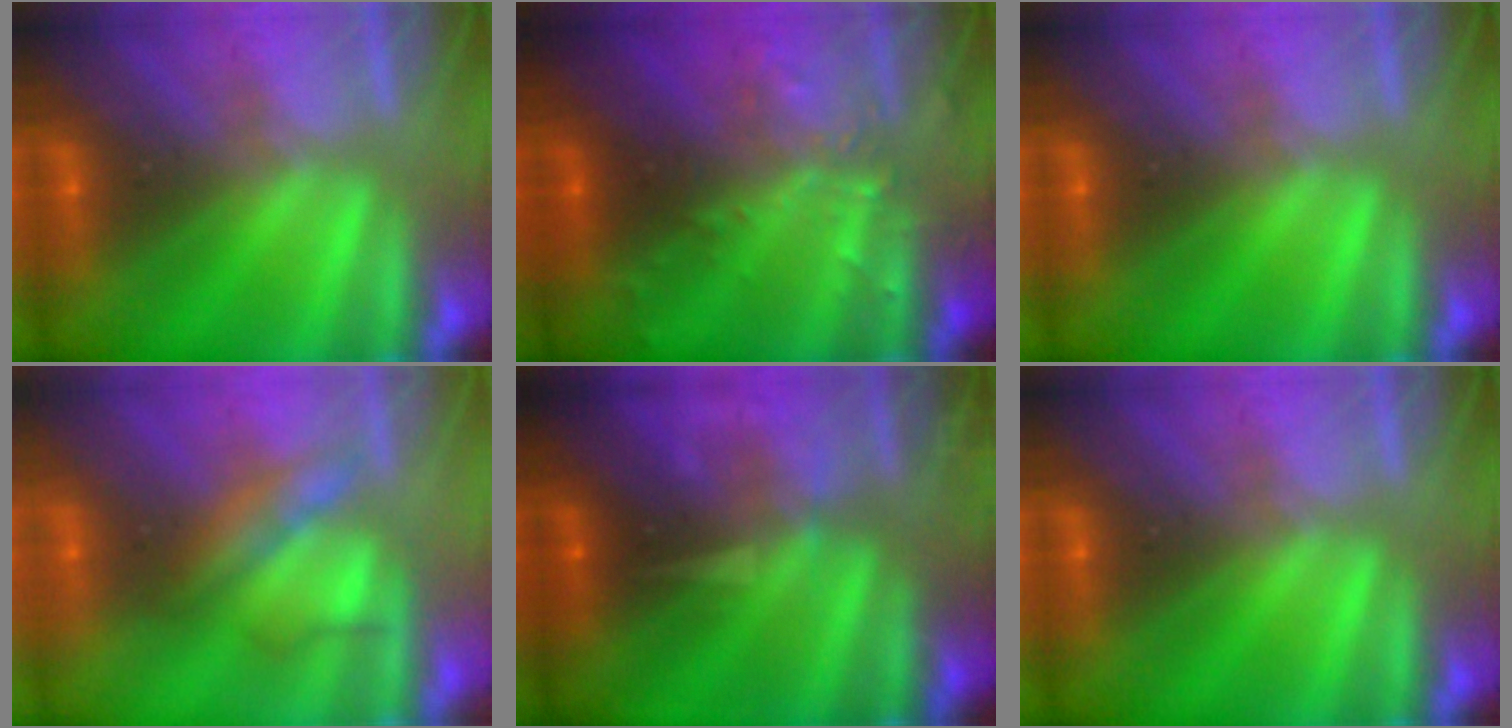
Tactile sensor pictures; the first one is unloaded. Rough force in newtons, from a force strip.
{"total": 2.8}
{"total": 0.0}
{"total": 2.2}
{"total": 3.2}
{"total": 0.0}